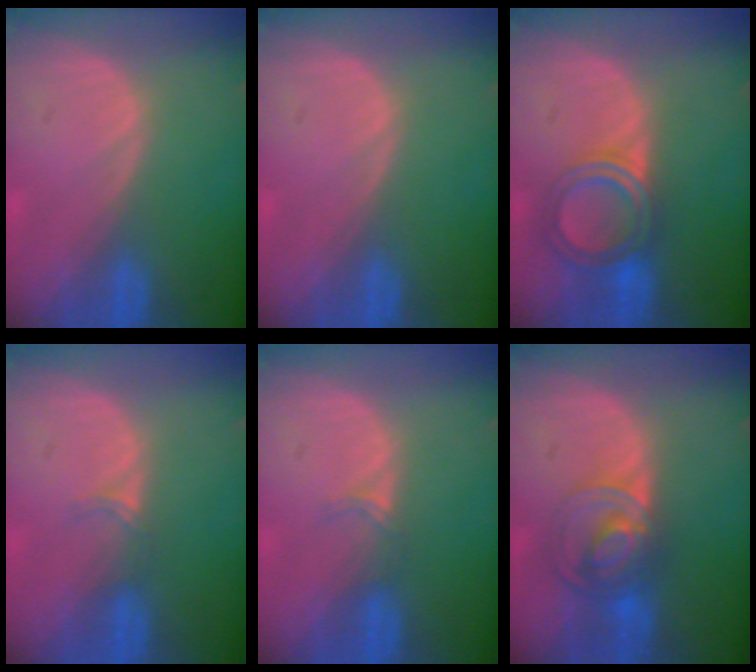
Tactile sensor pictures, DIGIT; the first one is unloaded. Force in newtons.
{"total": 0.0}
{"total": 5.7, "press": 5.6, "slide": 1.1}
{"total": 1.6, "press": 1.3, "slide": 1.1}
{"total": 1.6, "press": 1.3, "slide": 1.1}
{"total": 7.5, "press": 6.1, "slide": 4.3}